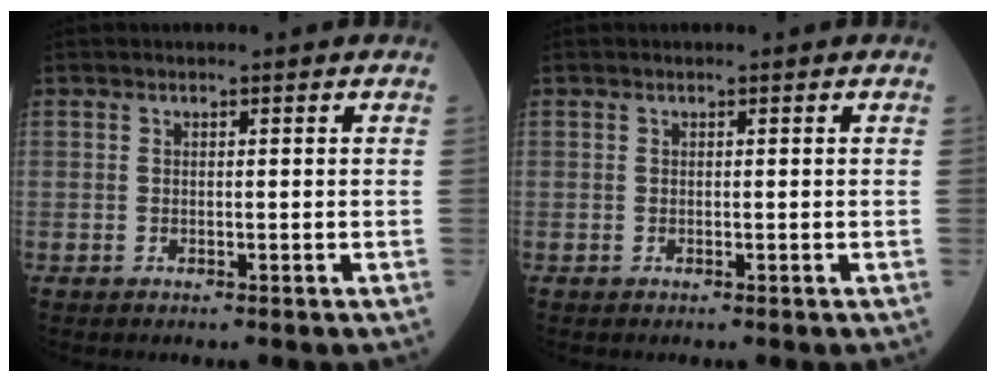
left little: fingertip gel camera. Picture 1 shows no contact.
{"total": 0.0}